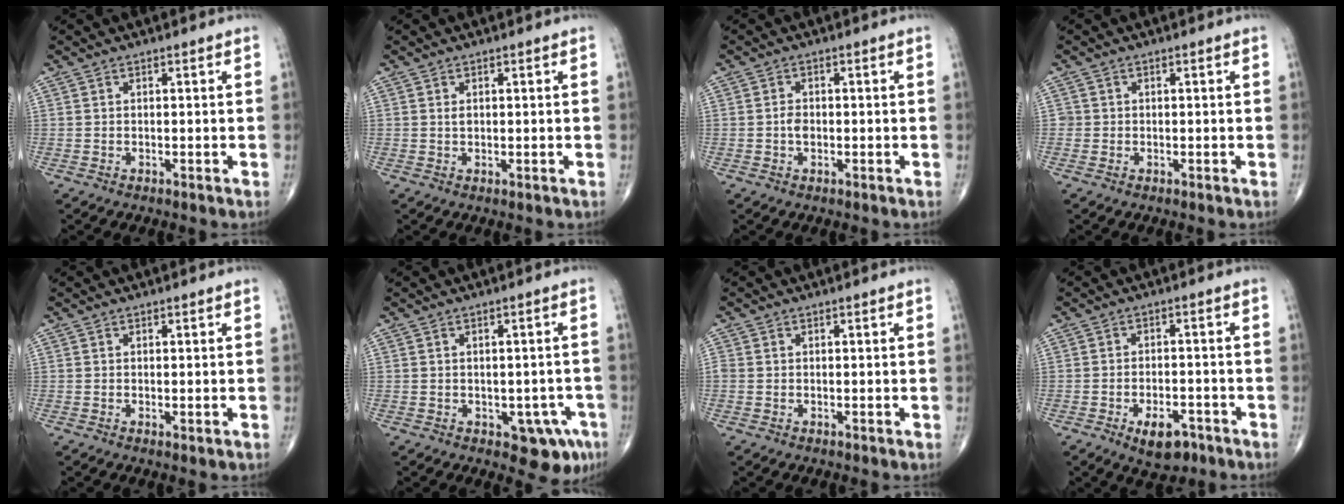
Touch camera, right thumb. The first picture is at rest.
{"total": 0.8, "force": [0.3, 0.5, 0.6], "torque": [-0.011, -0.003, 0.007]}
{"total": 1.9, "force": [-0.4, 1.3, 1.3], "torque": [-0.020, 0.003, -0.010]}
{"total": 1.1, "force": [-0.2, 1.1, 0.0], "torque": [0.007, 0.005, -0.006]}
{"total": 0.6, "force": [-0.1, 0.2, 0.6], "torque": [-0.015, -0.005, -0.001]}
{"total": 6.4, "force": [-2.7, 3.6, 4.6], "torque": [-0.027, 0.008, -0.025]}
{"total": 1.0, "force": [-0.1, 0.9, 0.5], "torque": [-0.010, 0.002, -0.002]}
{"total": 6.7, "force": [-3.7, 3.4, 4.4], "torque": [-0.059, 0.016, -0.054]}